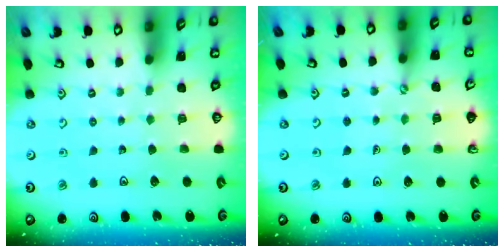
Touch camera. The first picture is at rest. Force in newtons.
{"total": 0.9, "press": 0.9, "slide": 0.1}